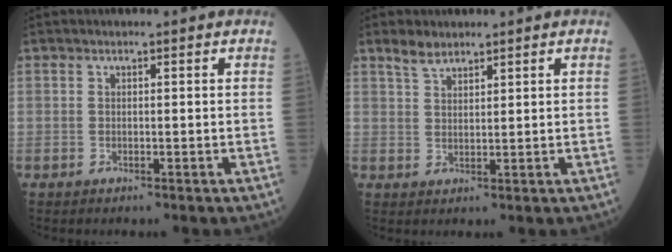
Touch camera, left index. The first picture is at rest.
{"total": 2.8, "force": [2.5, 0.9, 1.0], "torque": [-0.025, 0.007, 0.050]}